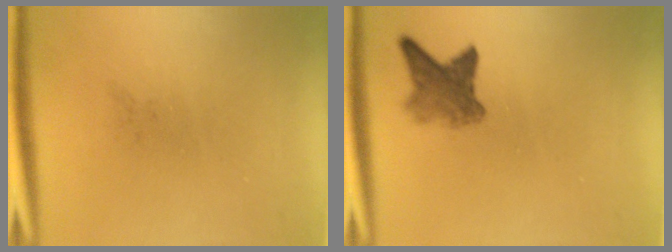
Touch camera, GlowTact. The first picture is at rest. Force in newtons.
{"total": 3.9}